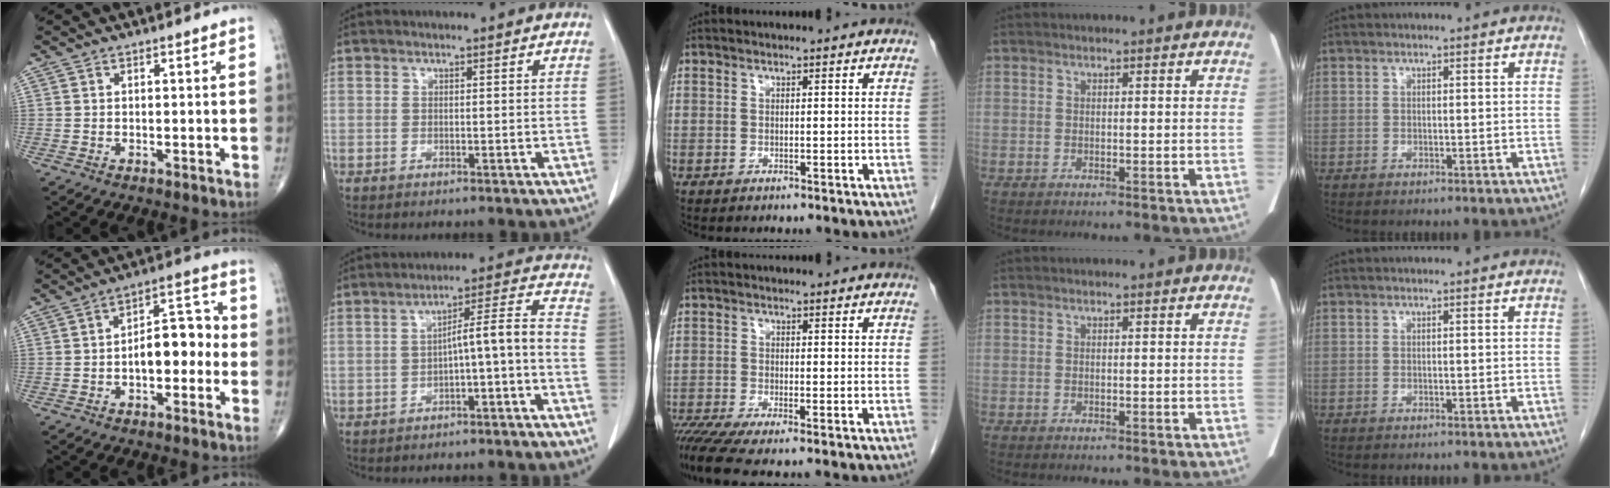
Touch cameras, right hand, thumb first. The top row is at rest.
{"thumb": {"total": 9.6, "force": [-1.6, 5.1, 7.9], "torque": [-0.090, 0.039, -0.034]}, "index": {"total": 7.5, "force": [-3.2, 0.6, 6.7], "torque": [-0.093, 0.035, -0.043]}, "middle": {"total": 6.1, "force": [-4.5, 0.2, 4.1], "torque": [-0.076, -0.016, -0.082]}}